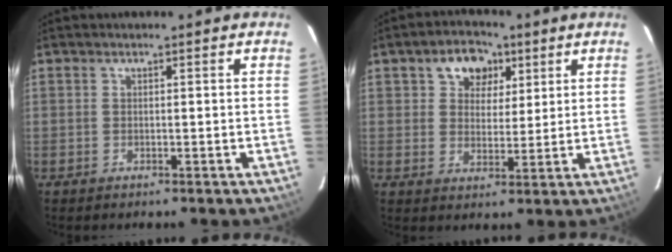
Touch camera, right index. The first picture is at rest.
{"total": 7.6, "force": [3.7, 5.7, 3.5], "torque": [-0.059, 0.015, 0.060]}